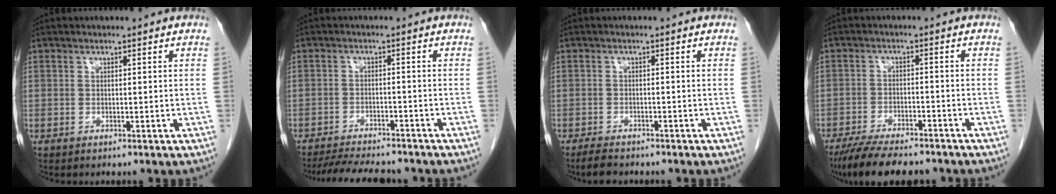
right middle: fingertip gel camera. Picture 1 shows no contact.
{"total": 10.2, "force": [-9.3, 1.8, 3.8], "torque": [-0.062, -0.008, -0.134]}
{"total": 3.0, "force": [-2.6, 0.8, 1.3], "torque": [-0.029, -0.006, -0.043]}
{"total": 11.5, "force": [-9.8, 2.6, 5.5], "torque": [-0.089, -0.015, -0.149]}